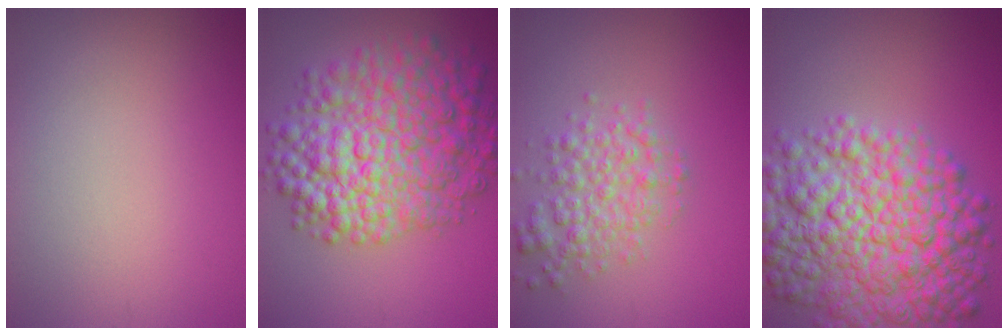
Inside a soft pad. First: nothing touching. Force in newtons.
{"total": 10.0, "press": 10.0, "slide": 0.3}
{"total": 3.5, "press": 3.5, "slide": 0.1}
{"total": 11.8, "press": 11.8, "slide": 0.4}